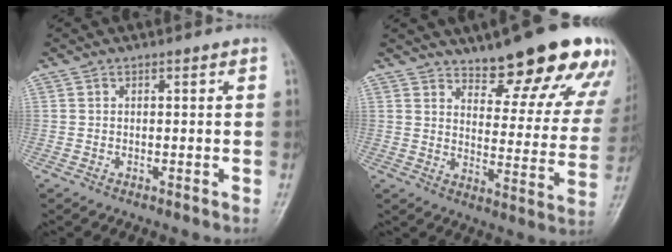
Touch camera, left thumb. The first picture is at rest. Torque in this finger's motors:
{"motor_torque": [0.68, 0.72, 1.53, -1.24, 0.08]}